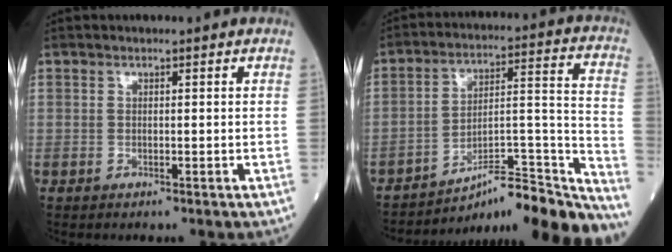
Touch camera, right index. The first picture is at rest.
{"total": 20.6, "force": [-18.8, 1.0, 8.2], "torque": [-0.068, 0.040, -0.277]}